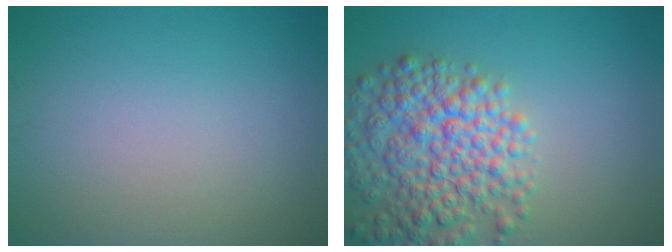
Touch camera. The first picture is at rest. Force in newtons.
{"total": 7.7, "press": 7.7, "slide": 0.4}